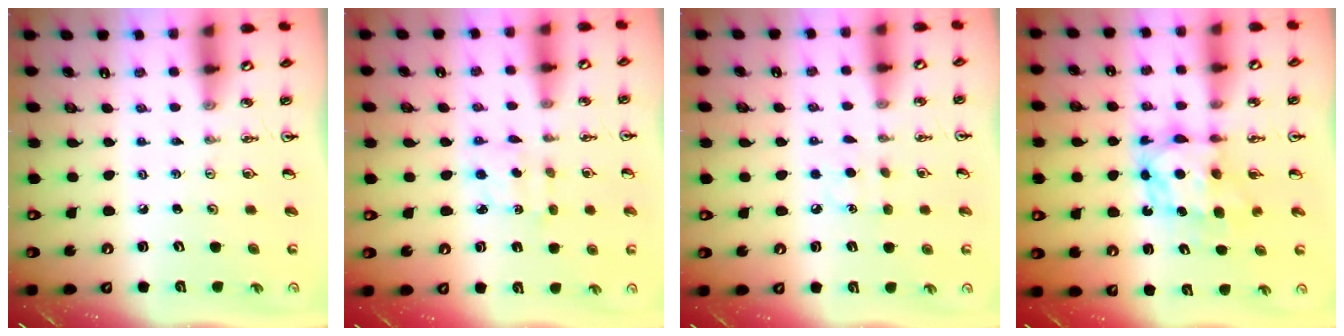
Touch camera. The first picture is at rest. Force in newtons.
{"total": 1.9, "press": 1.9, "slide": 0.3}
{"total": 5.2, "press": 5.1, "slide": 0.6}
{"total": 6.9, "press": 6.9, "slide": 0.5}